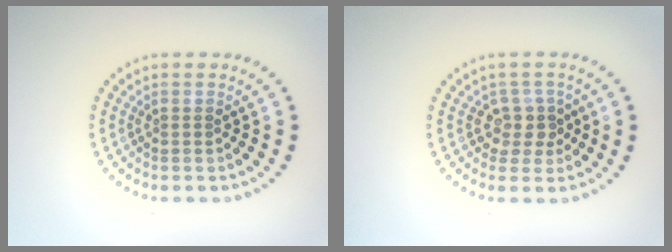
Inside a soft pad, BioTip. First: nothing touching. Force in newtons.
{"total": 2.2, "press": 1.9, "slide": 1.2}